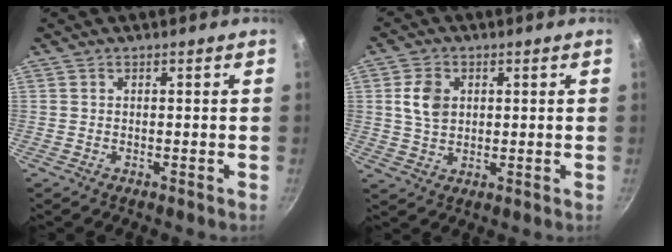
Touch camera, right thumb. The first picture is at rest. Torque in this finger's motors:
{"motor_torque": [-0.07, 1.29, 0.62, 0.40, 0.06]}